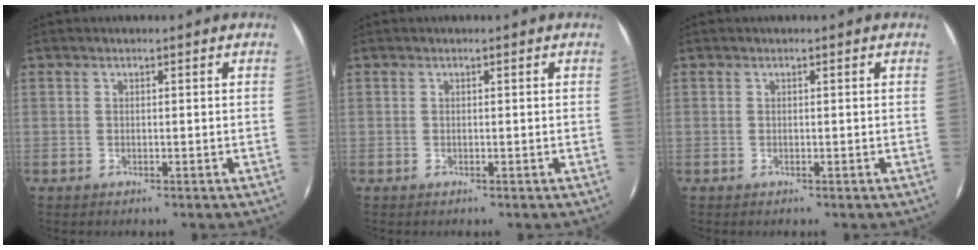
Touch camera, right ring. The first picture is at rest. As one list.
[{"total": 0.0}, {"total": 0.0}]